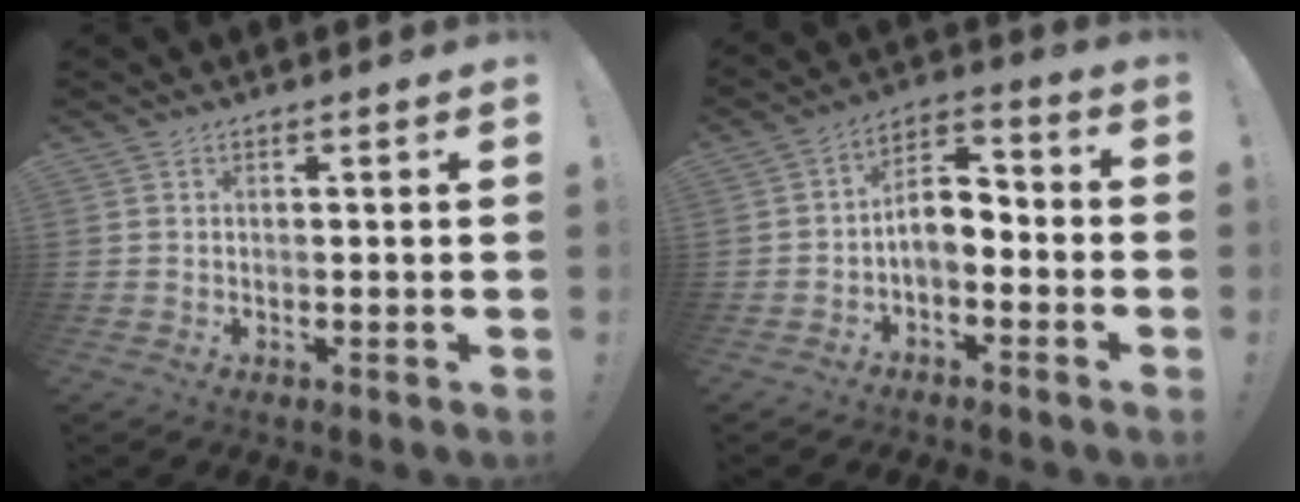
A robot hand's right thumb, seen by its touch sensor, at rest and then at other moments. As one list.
[{"total": 7.2, "force": [-2.6, 5.1, 4.3], "torque": [-0.076, 0.015, -0.044]}]